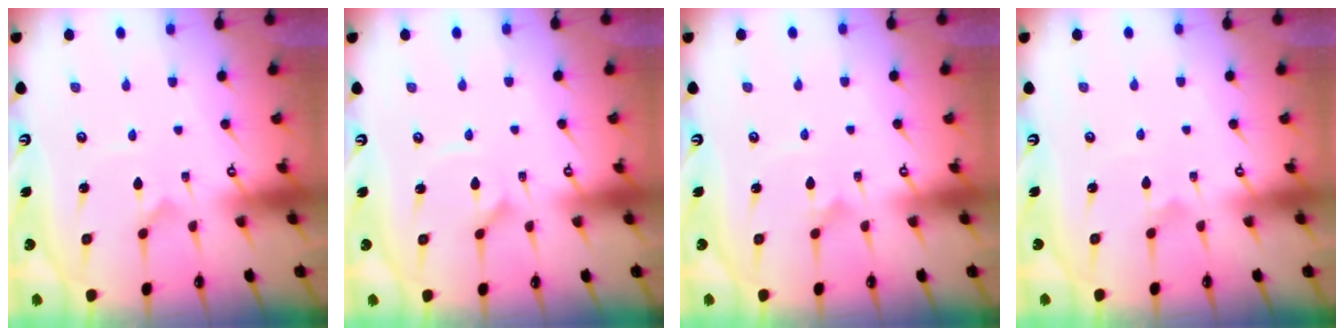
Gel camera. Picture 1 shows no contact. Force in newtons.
{"total": 1.5, "press": 1.4, "slide": 0.3}
{"total": 2.5, "press": 2.5, "slide": 0.1}
{"total": 1.7, "press": 1.7, "slide": 0.1}